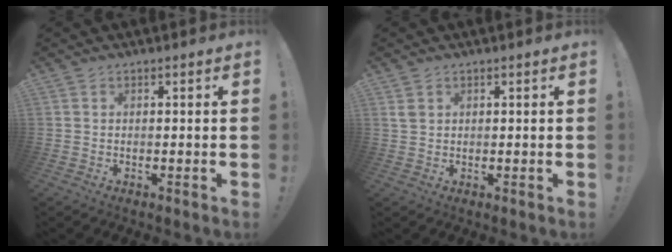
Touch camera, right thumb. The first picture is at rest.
{"total": 1.7, "force": [0.9, 1.3, 0.6], "torque": [-0.007, -0.003, 0.017]}